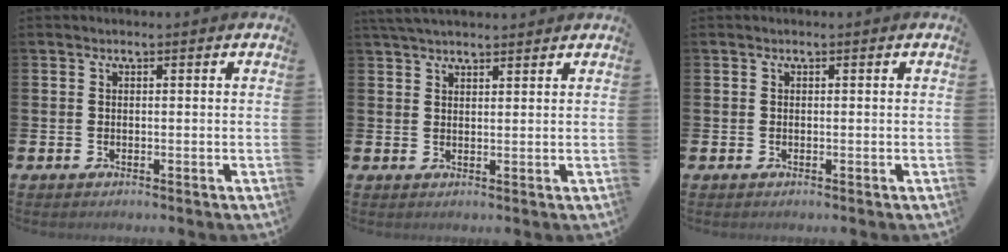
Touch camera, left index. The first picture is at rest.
{"total": 3.5, "force": [3.3, 0.8, 1.2], "torque": [-0.025, -0.007, 0.060]}
{"total": 0.0}